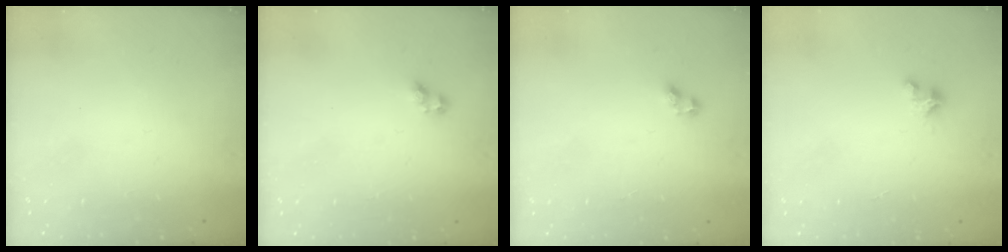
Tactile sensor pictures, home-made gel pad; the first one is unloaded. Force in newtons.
{"total": 2.7, "press": 2.7, "slide": 0.3}
{"total": 2.6, "press": 2.3, "slide": 1.1}
{"total": 3.5, "press": 3.5, "slide": 0.3}